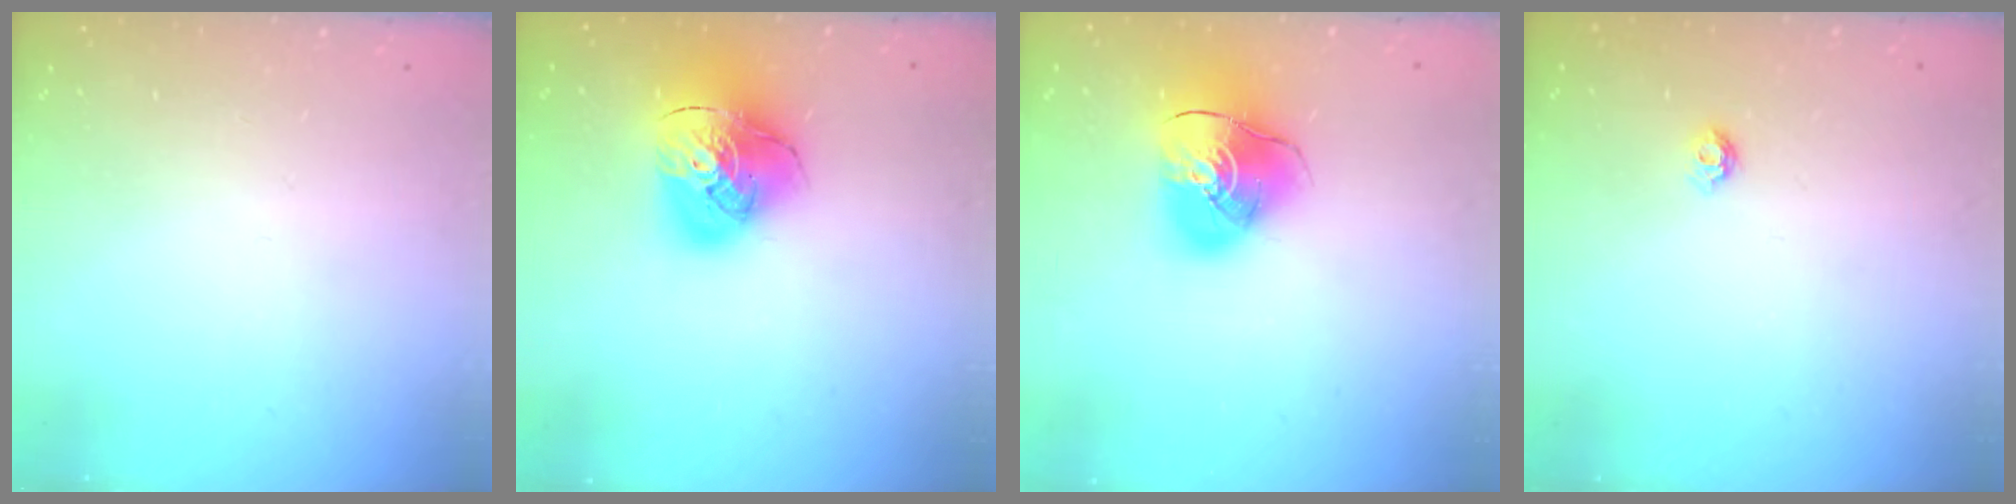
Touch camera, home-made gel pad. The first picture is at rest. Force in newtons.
{"total": 17.1, "press": 17.0, "slide": 2.1}
{"total": 13.5, "press": 13.4, "slide": 1.9}
{"total": 3.9, "press": 3.9, "slide": 0.5}